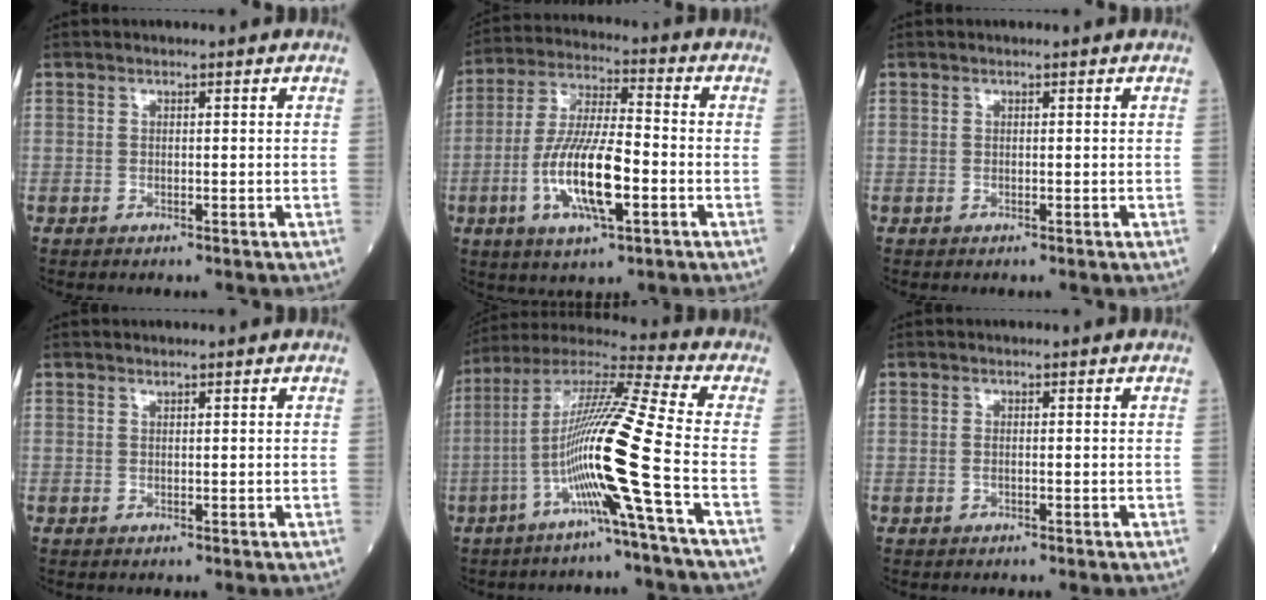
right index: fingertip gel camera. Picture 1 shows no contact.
{"total": 13.2, "force": [-3.7, 3.0, 12.3], "torque": [-0.244, -0.003, -0.065]}
{"total": 0.0}
{"total": 0.0}
{"total": 16.1, "force": [-5.1, -2.5, 15.0], "torque": [-0.292, 0.000, -0.109]}
{"total": 0.5, "force": [-0.2, 0.1, 0.5], "torque": [-0.011, 0.000, -0.003]}